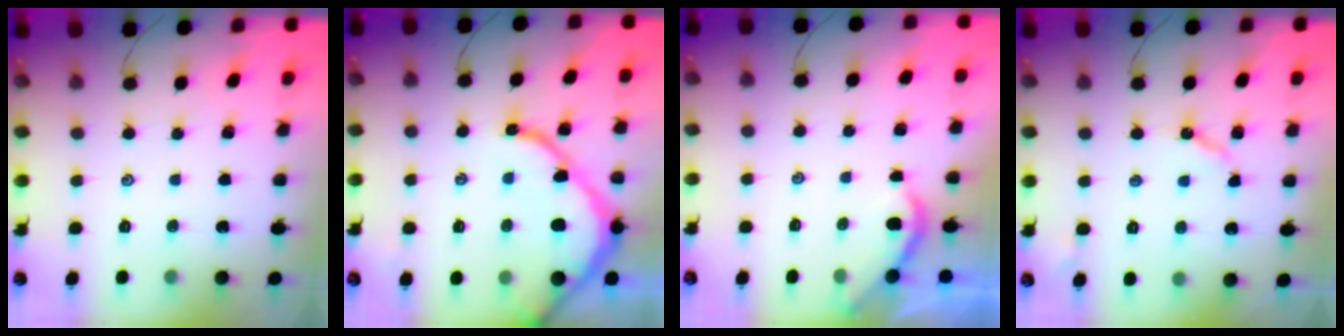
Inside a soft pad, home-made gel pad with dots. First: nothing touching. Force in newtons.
{"total": 12.5, "press": 12.5, "slide": 1.0}
{"total": 2.3, "press": 2.2, "slide": 0.3}
{"total": 5.3, "press": 5.3, "slide": 0.5}